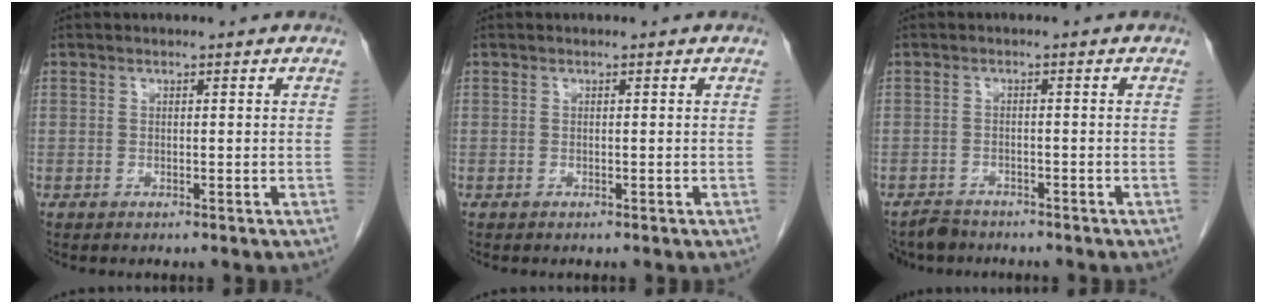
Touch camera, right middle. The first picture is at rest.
{"total": 0.0}
{"total": 3.5, "force": [-3.2, 1.4, 0.1], "torque": [-0.005, -0.005, -0.055]}